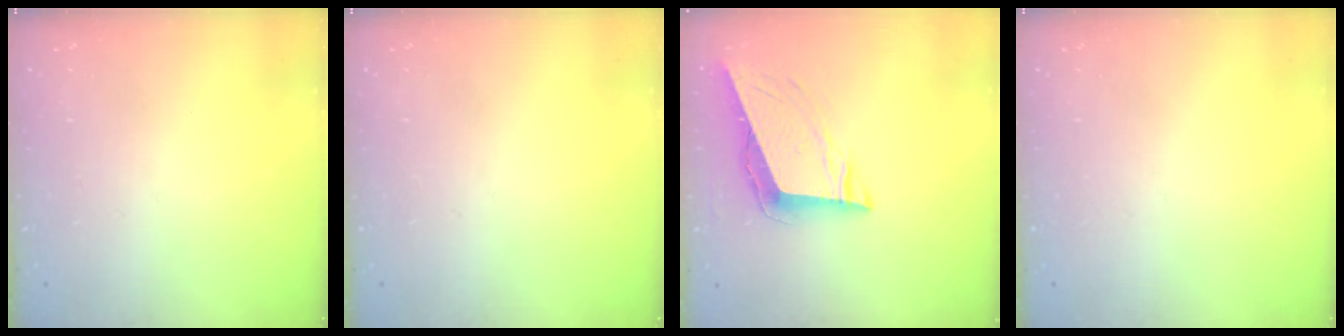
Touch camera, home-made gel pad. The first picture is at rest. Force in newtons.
{"total": 0.0}
{"total": 10.4, "press": 9.8, "slide": 3.5}
{"total": 0.0}